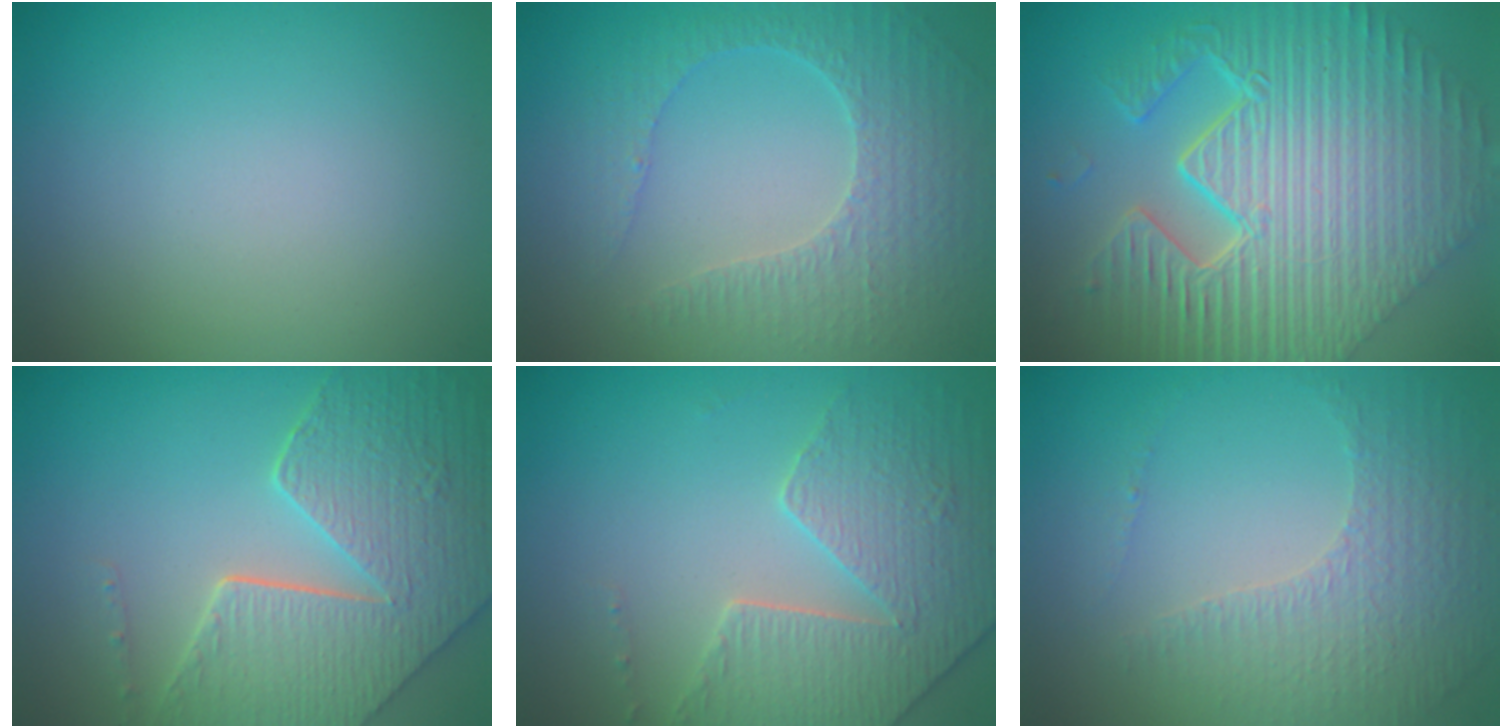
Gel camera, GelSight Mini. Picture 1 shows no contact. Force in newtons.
{"total": 4.5, "press": 3.3, "slide": 3.1}
{"total": 12.4, "press": 8.0, "slide": 9.5}
{"total": 8.3, "press": 6.1, "slide": 5.7}
{"total": 4.2, "press": 4.1, "slide": 1.0}
{"total": 4.3, "press": 3.0, "slide": 3.1}